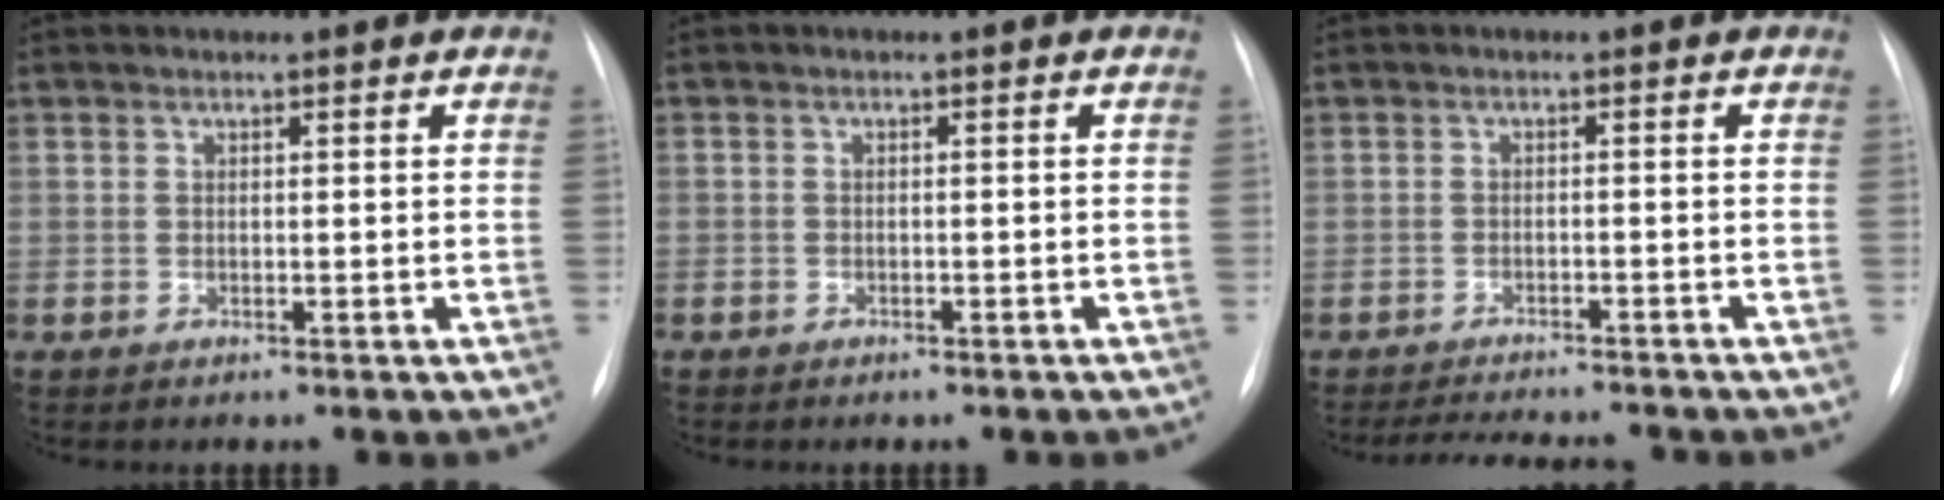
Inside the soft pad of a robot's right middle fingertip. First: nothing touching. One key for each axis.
{"total": 1.4, "fx": -1.1, "fy": 0.7, "fz": 0.5, "tx": -0.010, "ty": 0.001, "tz": -0.013}
{"total": 8.4, "fx": -7.8, "fy": 0.4, "fz": 3.2, "tx": -0.047, "ty": -0.009, "tz": -0.113}